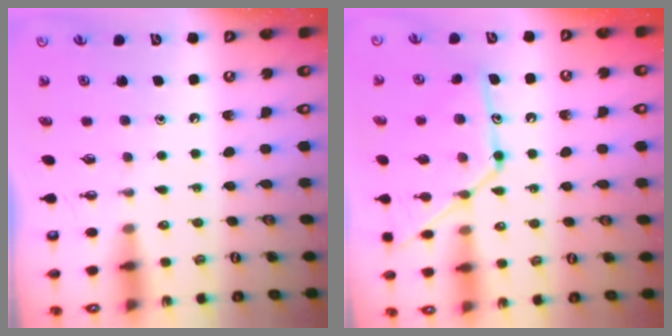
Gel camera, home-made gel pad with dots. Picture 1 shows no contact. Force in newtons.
{"total": 15.4, "press": 15.4, "slide": 0.9}